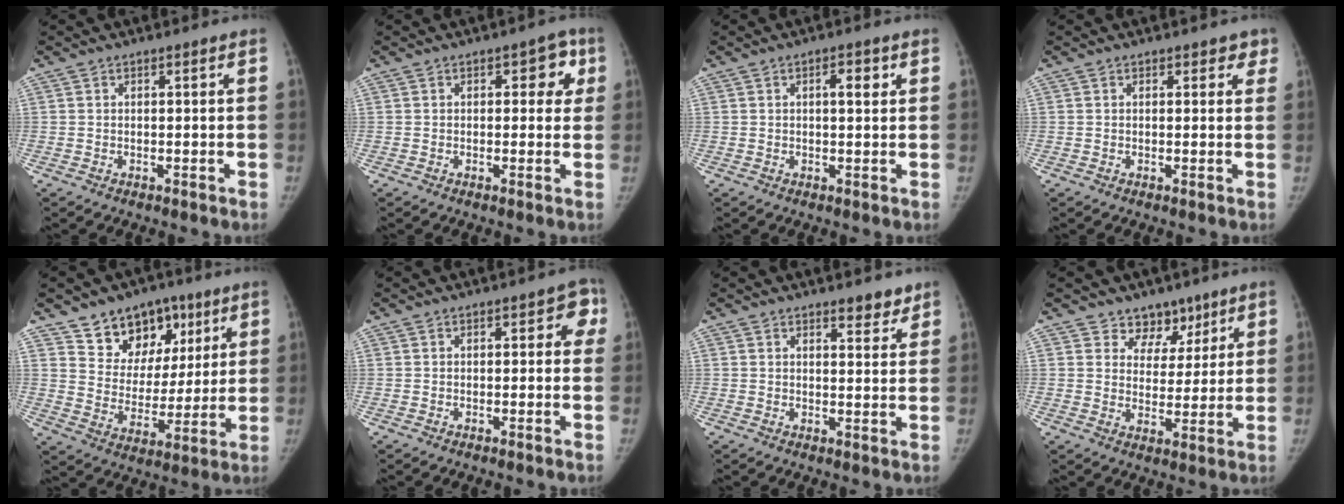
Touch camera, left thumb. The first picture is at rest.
{"total": 4.8, "force": [1.4, 3.0, 3.4], "torque": [0.001, 0.003, 0.005]}
{"total": 3.0, "force": [1.0, 1.2, 2.6], "torque": [-0.032, 0.000, 0.013]}
{"total": 2.3, "force": [1.5, 1.6, 0.7], "torque": [0.027, -0.004, 0.011]}
{"total": 14.5, "force": [8.7, 10.2, 5.7], "torque": [-0.035, -0.039, 0.146]}
{"total": 3.3, "force": [0.6, 2.2, 2.3], "torque": [0.013, 0.007, -0.007]}
{"total": 3.7, "force": [2.9, 1.5, 1.6], "torque": [-0.001, -0.019, 0.040]}
{"total": 7.0, "force": [5.0, 4.8, 1.0], "torque": [0.029, -0.033, 0.081]}